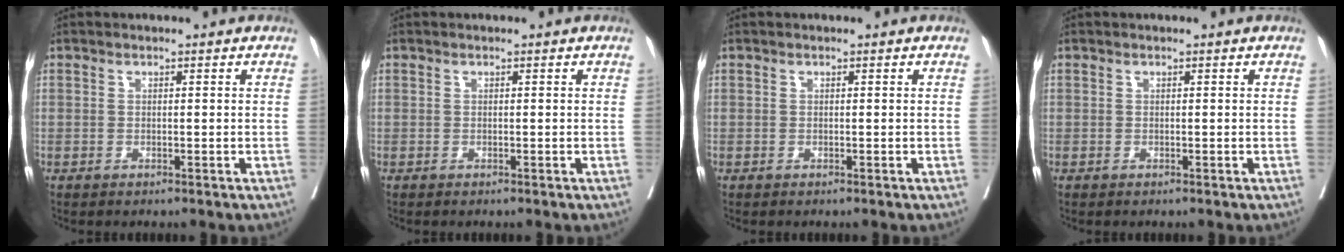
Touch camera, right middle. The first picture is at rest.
{"total": 0.0}
{"total": 0.0}
{"total": 0.0}